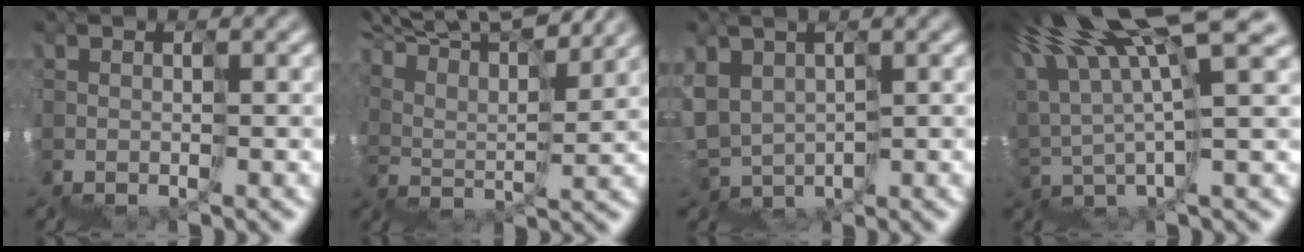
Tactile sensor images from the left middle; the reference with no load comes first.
{"total": 11.2, "force": [10.8, 1.4, 2.9], "torque": [-0.073, 0.034, 0.152]}
{"total": 2.7, "force": [-0.6, 2.4, 1.1], "torque": [-0.015, 0.007, -0.011]}
{"total": 9.7, "force": [5.2, 1.3, 8.0], "torque": [-0.162, 0.017, 0.100]}